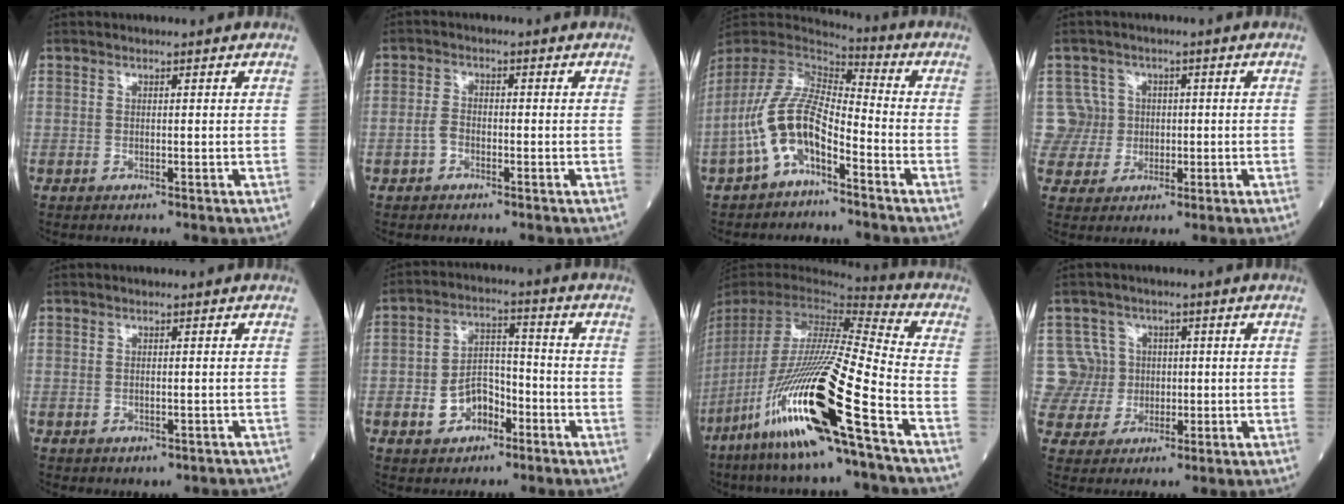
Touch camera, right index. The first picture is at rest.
{"total": 2.2, "force": [-1.1, 1.4, 1.3], "torque": [-0.025, 0.005, -0.022]}
{"total": 11.6, "force": [-5.3, 4.6, 9.2], "torque": [-0.204, 0.016, -0.100]}
{"total": 6.0, "force": [0.8, 5.9, -0.5], "torque": [0.023, 0.022, 0.020]}
{"total": 2.5, "force": [-1.7, 1.5, 1.0], "torque": [-0.012, 0.009, -0.012]}
{"total": 7.2, "force": [-3.2, 4.8, 4.4], "torque": [-0.084, 0.018, -0.052]}
{"total": 25.1, "force": [-12.4, 0.7, 21.8], "torque": [-0.450, -0.072, -0.245]}
{"total": 7.1, "force": [1.0, 7.1, -0.1], "torque": [0.009, 0.025, 0.025]}